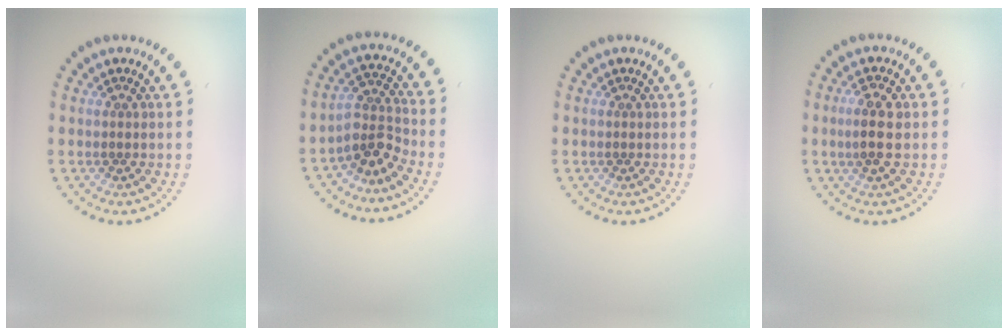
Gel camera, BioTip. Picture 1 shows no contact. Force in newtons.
{"total": 3.1, "press": 2.2, "slide": 2.2}
{"total": 0.0}
{"total": 2.9, "press": 2.9, "slide": 0.7}